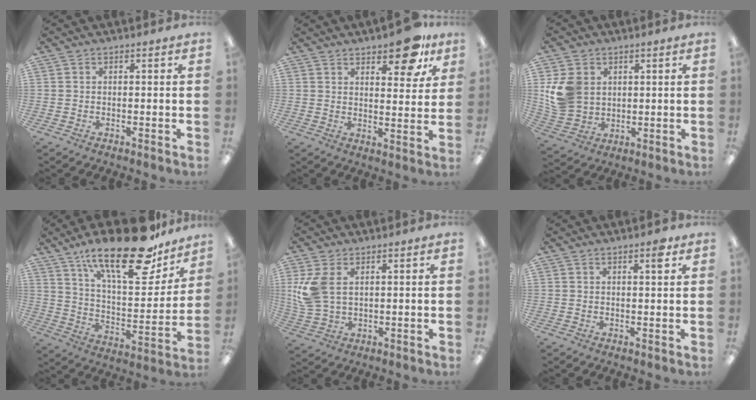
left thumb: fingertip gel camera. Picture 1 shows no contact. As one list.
[{"total": 11.5, "force": [8.1, 4.6, 6.6], "torque": [-0.070, -0.047, 0.135]}, {"total": 10.6, "force": [2.4, 9.0, 5.2], "torque": [-0.110, 0.005, 0.049]}, {"total": 25.7, "force": [17.9, 8.7, 16.2], "torque": [-0.242, -0.113, 0.295]}, {"total": 8.1, "force": [2.4, 5.2, 5.7], "torque": [-0.136, -0.001, 0.045]}, {"total": 2.7, "force": [1.7, 0.6, 2.0], "torque": [-0.028, -0.005, 0.026]}]